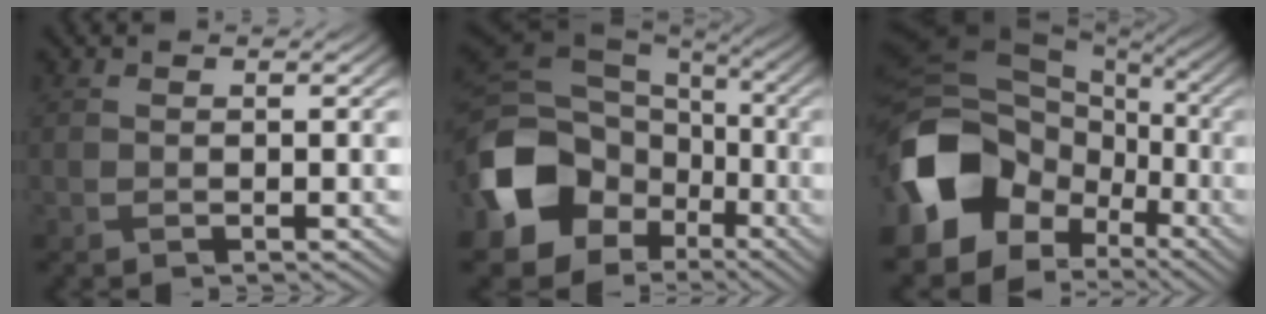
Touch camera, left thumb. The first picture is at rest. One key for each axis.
{"total": 17.1, "fx": -5.3, "fy": 13.4, "fz": 9.3, "tx": -0.244, "ty": -0.056, "tz": -0.084}
{"total": 18.7, "fx": -5.0, "fy": 14.9, "fz": 10.0, "tx": -0.250, "ty": -0.045, "tz": -0.067}